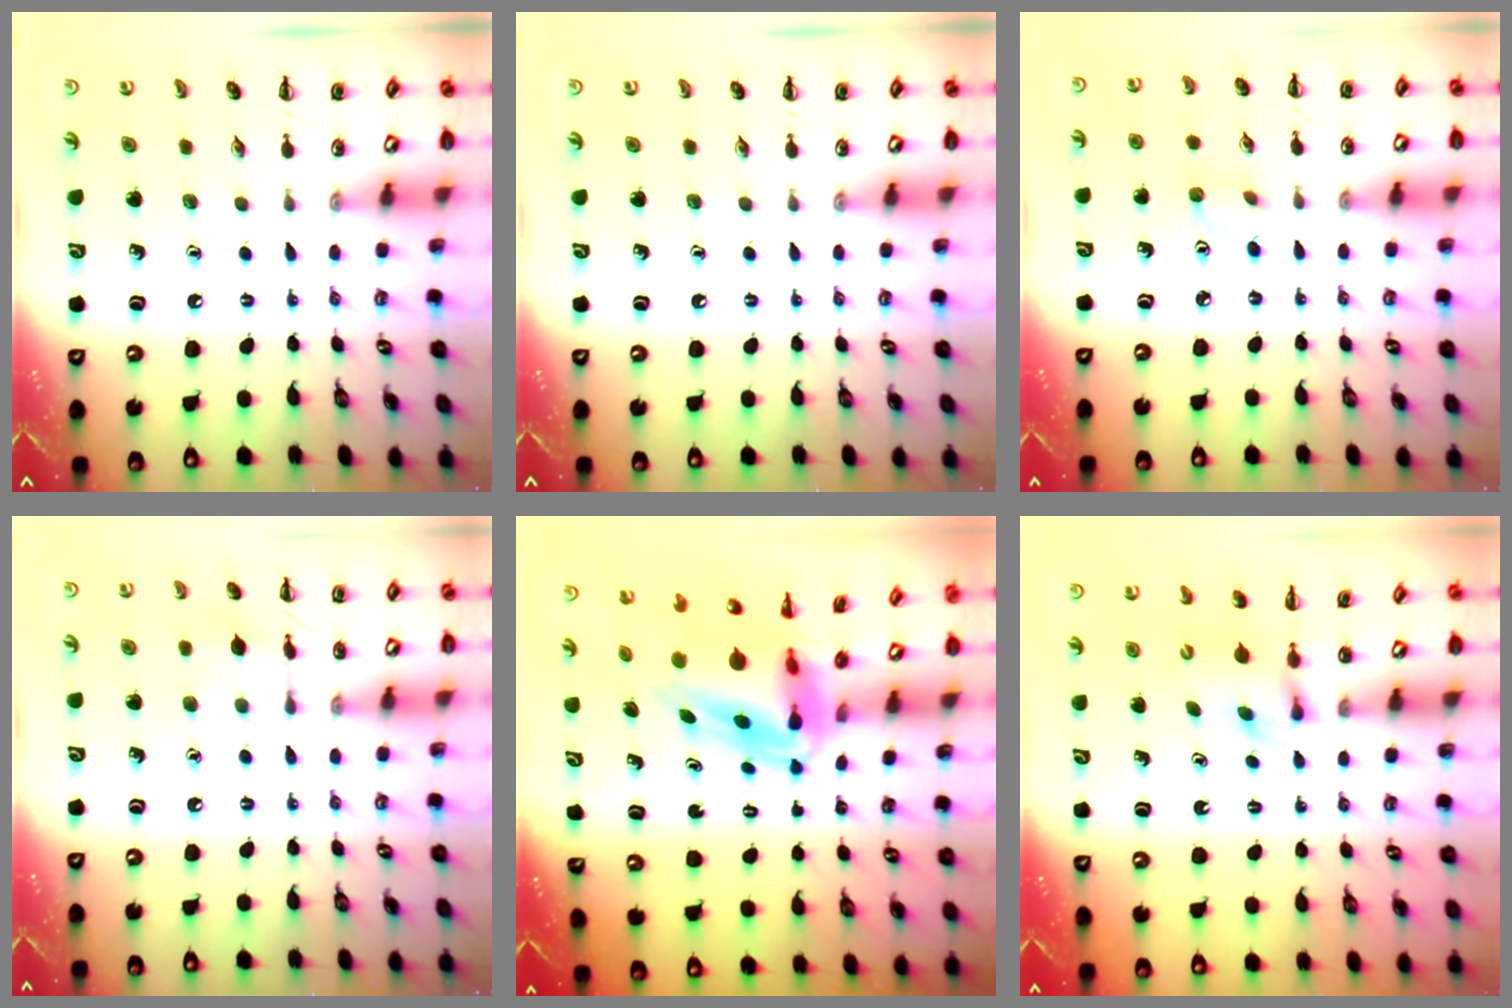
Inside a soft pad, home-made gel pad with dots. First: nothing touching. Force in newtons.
{"total": 0.0}
{"total": 3.5, "press": 3.3, "slide": 1.1}
{"total": 6.2, "press": 6.0, "slide": 1.6}
{"total": 6.7, "press": 6.4, "slide": 2.0}
{"total": 4.4, "press": 4.3, "slide": 0.9}